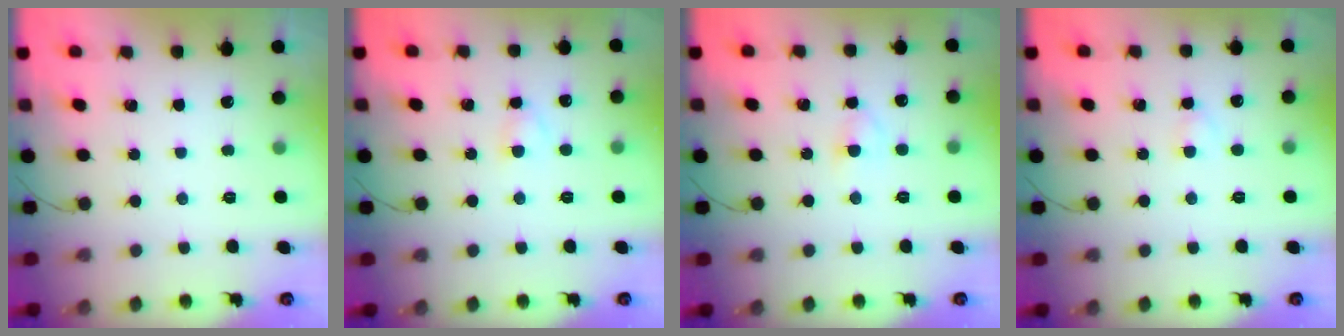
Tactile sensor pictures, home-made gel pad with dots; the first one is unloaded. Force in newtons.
{"total": 2.6, "press": 2.3, "slide": 1.0}
{"total": 2.8, "press": 2.5, "slide": 1.3}
{"total": 1.5, "press": 1.3, "slide": 0.7}